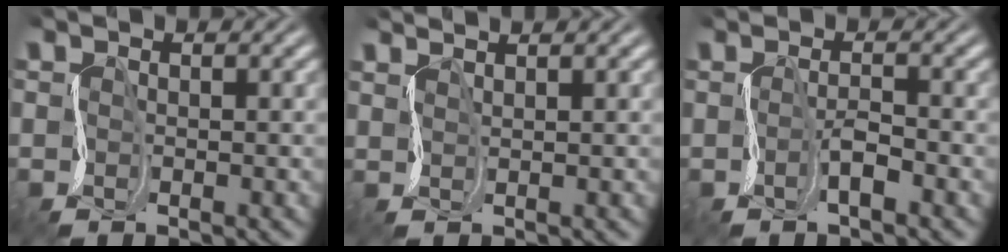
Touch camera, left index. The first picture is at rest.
{"total": 2.7, "force": [2.2, 0.6, 1.3], "torque": [-0.010, 0.020, 0.031]}
{"total": 1.1, "force": [-0.2, -0.1, 1.0], "torque": [-0.023, 0.004, -0.008]}